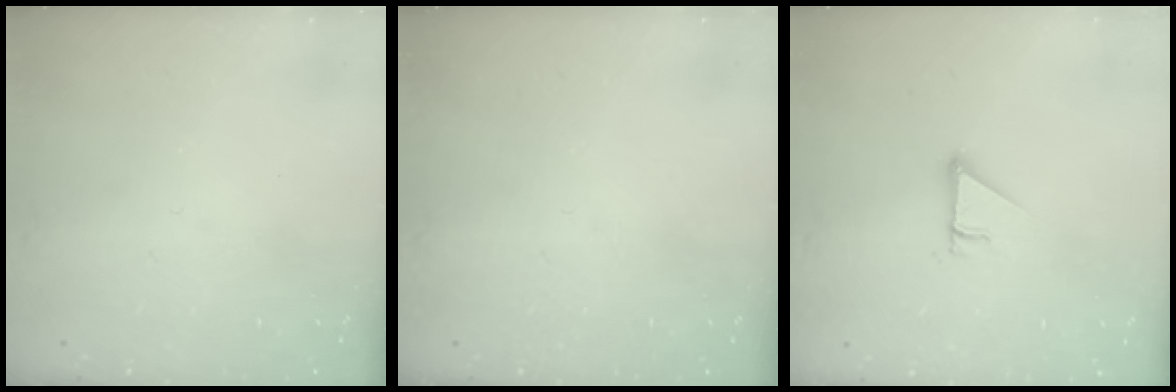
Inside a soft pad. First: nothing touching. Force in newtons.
{"total": 0.0}
{"total": 2.5, "press": 2.5, "slide": 0.1}